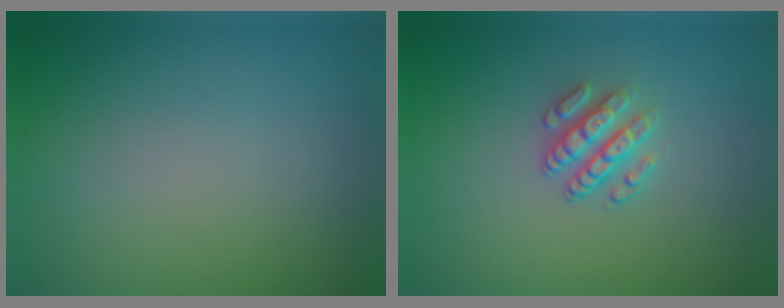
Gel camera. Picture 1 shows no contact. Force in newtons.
{"total": 2.8, "press": 2.4, "slide": 1.5}